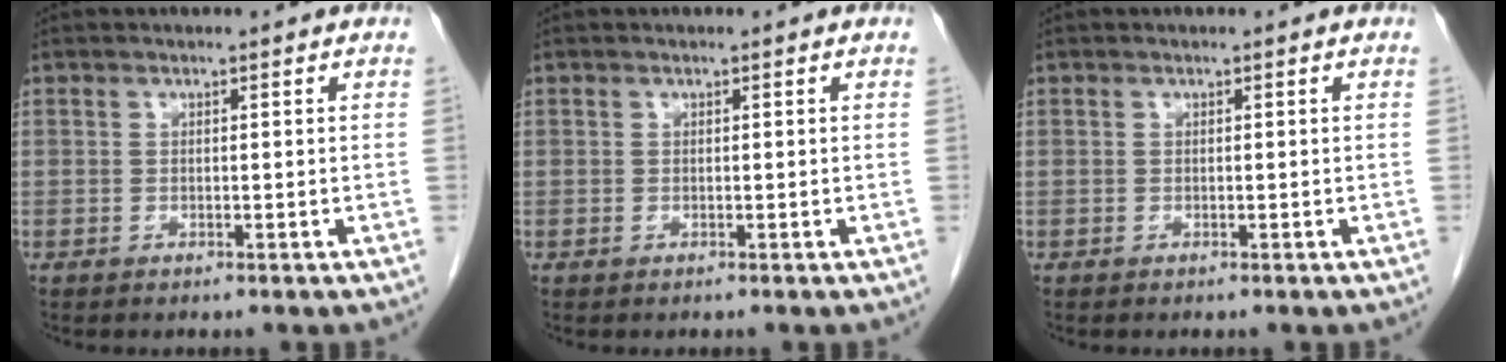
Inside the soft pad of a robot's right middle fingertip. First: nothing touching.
{"total": 0.0}
{"total": 0.0}